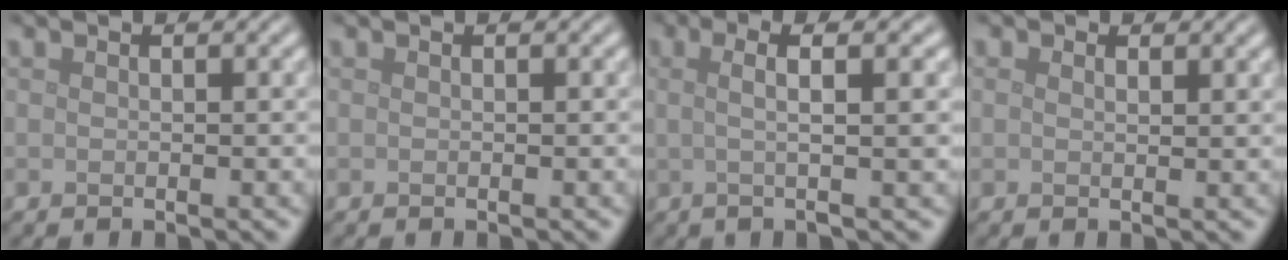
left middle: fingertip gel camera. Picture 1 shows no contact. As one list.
[{"total": 0.0}, {"total": 4.8, "force": [0.8, 1.1, 4.6], "torque": [-0.069, 0.011, 0.011]}, {"total": 1.3, "force": [0.8, 0.7, 0.7], "torque": [-0.010, -0.002, 0.013]}]